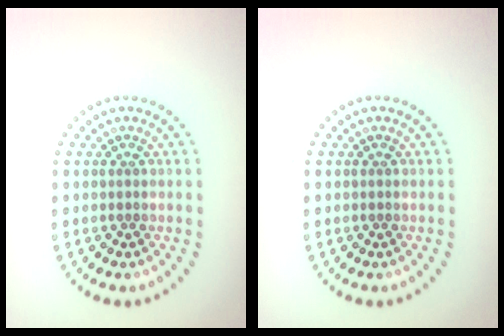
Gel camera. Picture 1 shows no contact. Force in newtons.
{"total": 0.0}